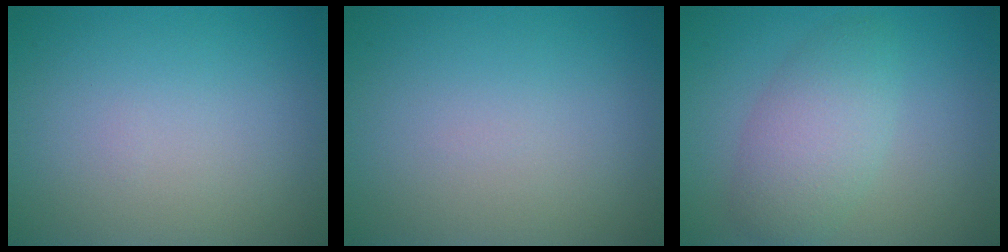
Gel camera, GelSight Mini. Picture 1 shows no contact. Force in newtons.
{"total": 0.0}
{"total": 4.2, "press": 4.1, "slide": 0.3}